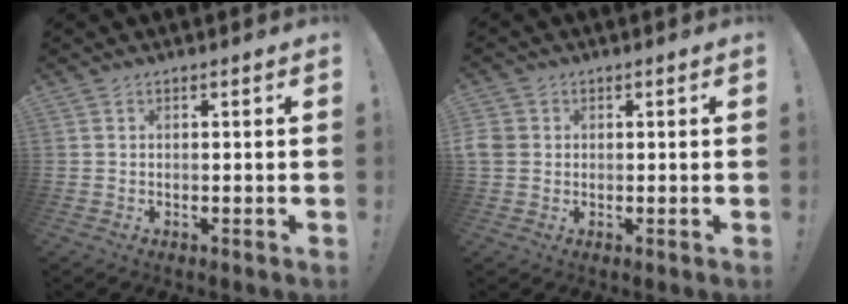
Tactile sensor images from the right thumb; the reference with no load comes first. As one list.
[{"total": 3.6, "force": [0.5, 3.3, 1.4], "torque": [-0.030, 0.003, 0.011]}]